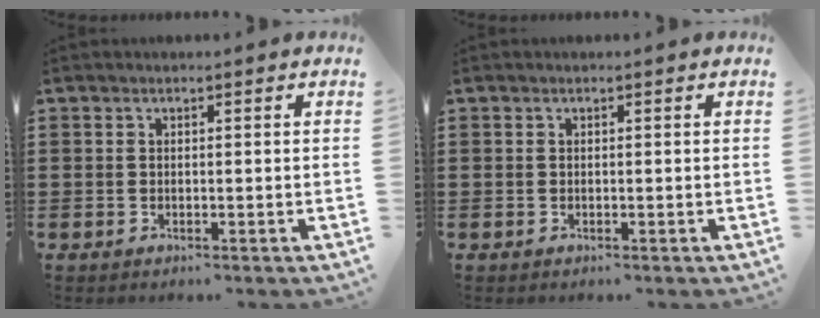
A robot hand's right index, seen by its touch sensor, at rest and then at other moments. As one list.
[{"total": 0.0}]